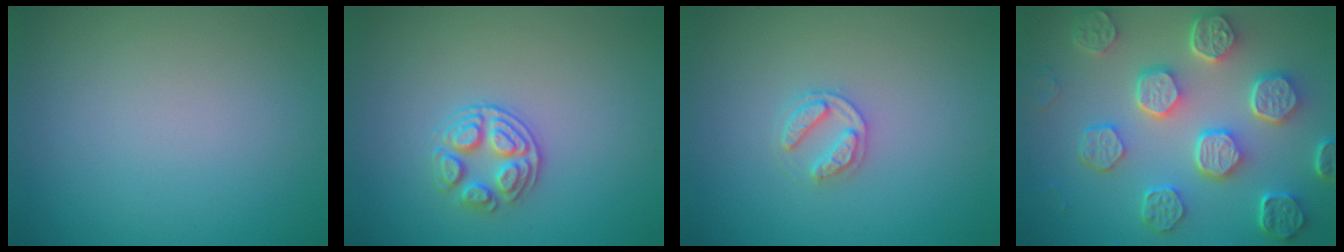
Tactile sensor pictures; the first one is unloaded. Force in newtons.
{"total": 2.7, "press": 2.5, "slide": 0.9}
{"total": 2.0, "press": 2.0, "slide": 0.3}
{"total": 8.0, "press": 6.1, "slide": 5.2}